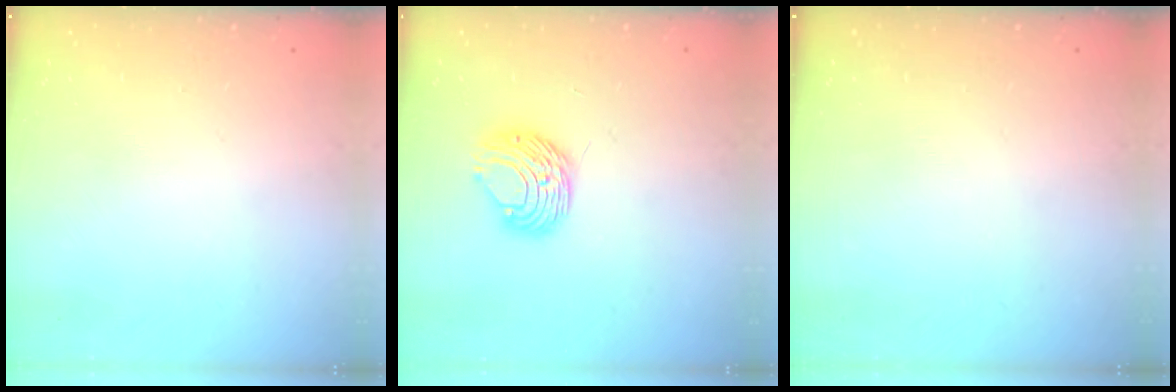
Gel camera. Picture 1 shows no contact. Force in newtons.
{"total": 8.9, "press": 8.9, "slide": 0.7}
{"total": 0.0}